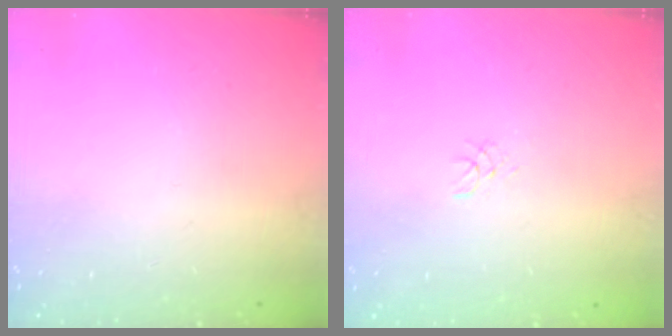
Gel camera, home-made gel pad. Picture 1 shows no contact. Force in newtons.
{"total": 1.1, "press": 1.1, "slide": 0.1}